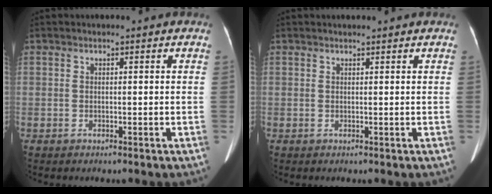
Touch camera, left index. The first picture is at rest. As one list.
[{"total": 2.0, "force": [1.9, 0.1, 0.6], "torque": [-0.012, 0.015, 0.025]}]